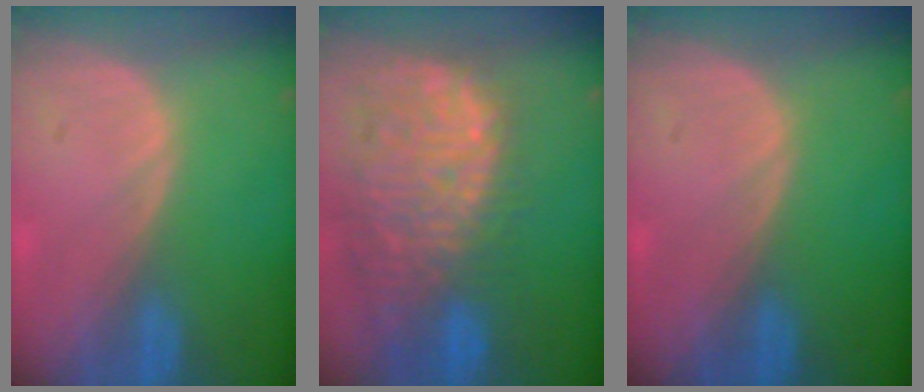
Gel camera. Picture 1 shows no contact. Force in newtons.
{"total": 13.8, "press": 11.6, "slide": 7.5}
{"total": 0.0}